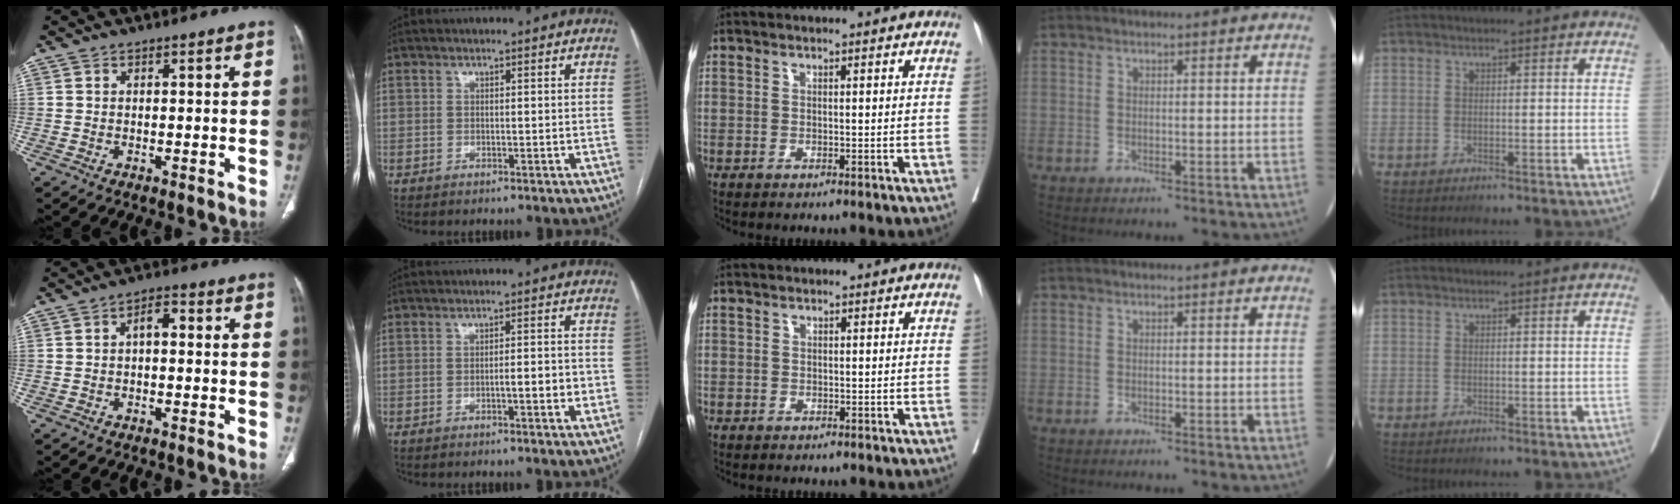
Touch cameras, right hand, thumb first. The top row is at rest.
{"thumb": {"total": 3.4, "force": [0.0, 1.9, 2.8], "torque": [-0.033, 0.014, -0.006]}, "index": {"total": 3.5, "force": [-1.1, 0.6, 3.3], "torque": [-0.047, 0.003, -0.015]}, "middle": {"total": 0.8, "force": [-0.3, 0.7, -0.1], "torque": [0.000, 0.007, -0.009]}}